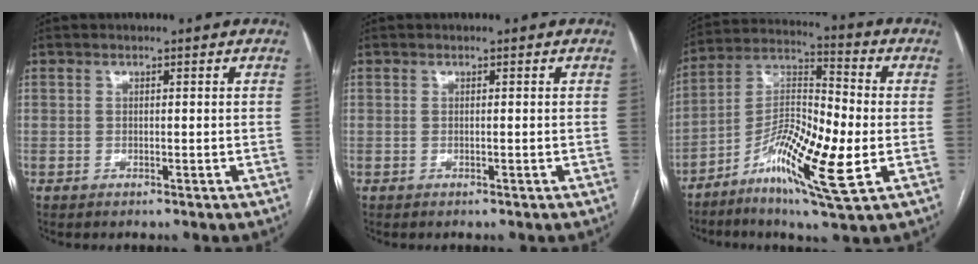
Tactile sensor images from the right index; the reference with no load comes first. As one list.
[{"total": 0.0}, {"total": 15.7, "force": [-5.0, 2.6, 14.7], "torque": [-0.280, -0.006, -0.090]}]